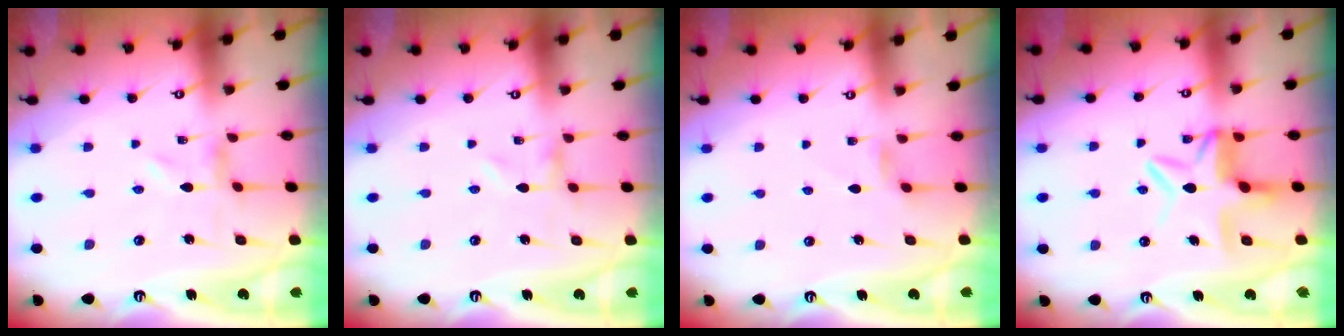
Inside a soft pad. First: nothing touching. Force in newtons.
{"total": 0.0}
{"total": 2.9, "press": 2.8, "slide": 0.5}
{"total": 9.1, "press": 9.0, "slide": 1.3}